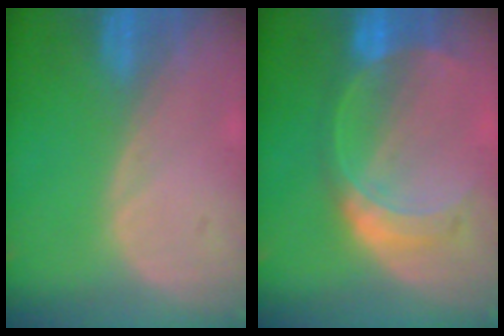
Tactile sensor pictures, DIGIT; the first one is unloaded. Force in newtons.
{"total": 7.6, "press": 6.6, "slide": 3.8}